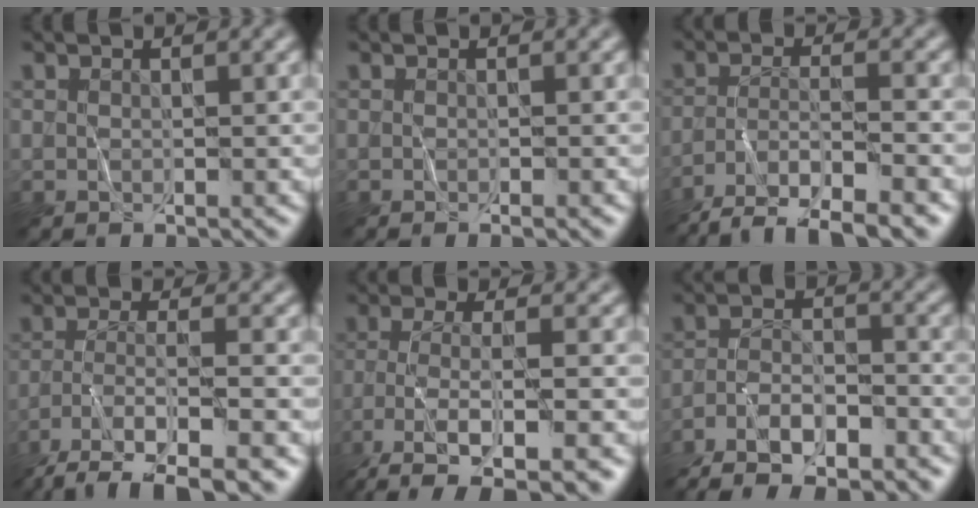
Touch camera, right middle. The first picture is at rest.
{"total": 0.7, "force": [-0.5, -0.2, 0.4], "torque": [-0.003, -0.002, -0.009]}
{"total": 8.0, "force": [-6.2, 1.6, 4.7], "torque": [-0.069, -0.010, -0.107]}
{"total": 7.5, "force": [-5.5, 1.6, 4.8], "torque": [-0.082, 0.002, -0.097]}
{"total": 7.1, "force": [-4.6, 1.8, 5.1], "torque": [-0.089, -0.002, -0.084]}
{"total": 9.5, "force": [-7.4, 3.5, 4.9], "torque": [-0.086, -0.014, -0.124]}